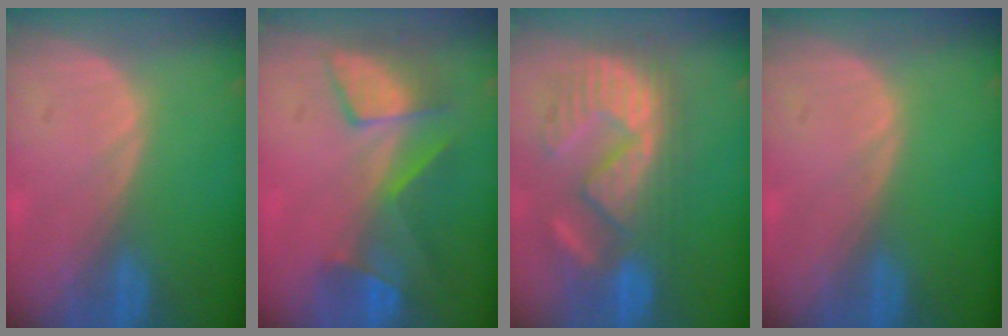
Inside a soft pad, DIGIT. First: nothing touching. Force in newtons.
{"total": 7.5, "press": 7.4, "slide": 1.5}
{"total": 10.7, "press": 10.4, "slide": 2.5}
{"total": 0.0}